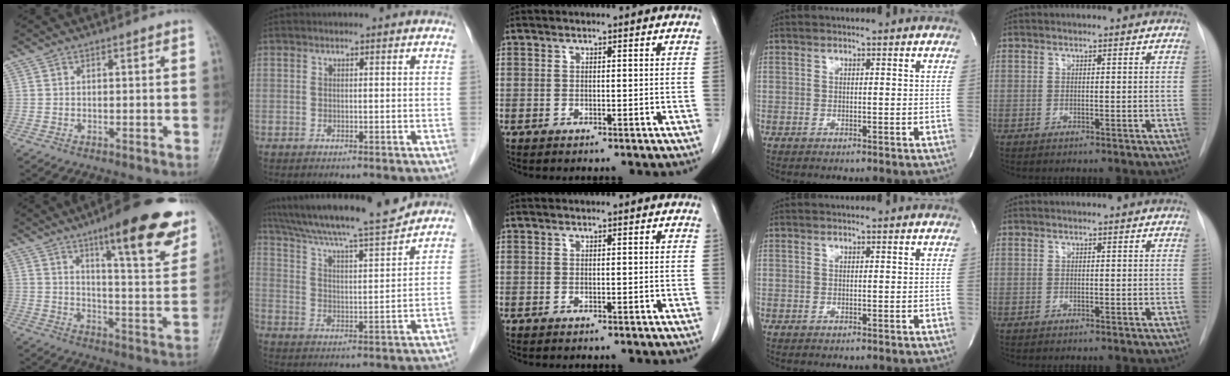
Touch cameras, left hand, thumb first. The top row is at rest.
{"thumb": {"total": 21.7, "force": [13.0, 5.0, 16.6], "torque": [-0.188, -0.052, 0.185]}, "index": {"total": 16.8, "force": [15.3, -0.1, 7.0], "torque": [-0.122, -0.004, 0.239]}}